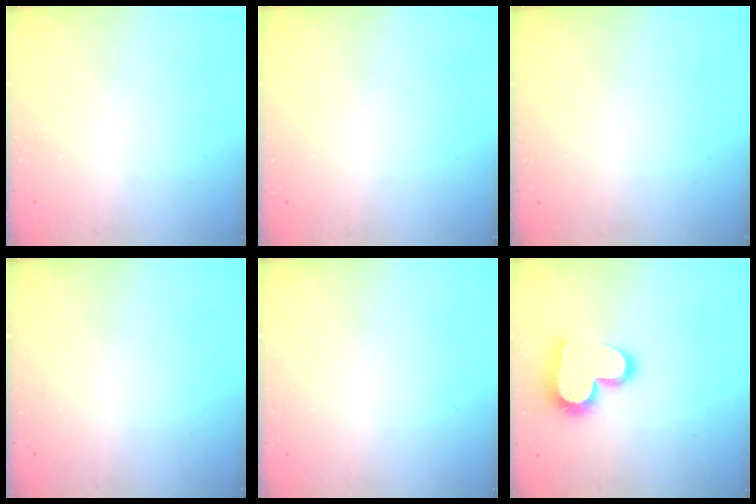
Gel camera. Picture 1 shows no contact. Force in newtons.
{"total": 0.0}
{"total": 0.0}
{"total": 0.0}
{"total": 0.0}
{"total": 18.2, "press": 18.1, "slide": 1.3}